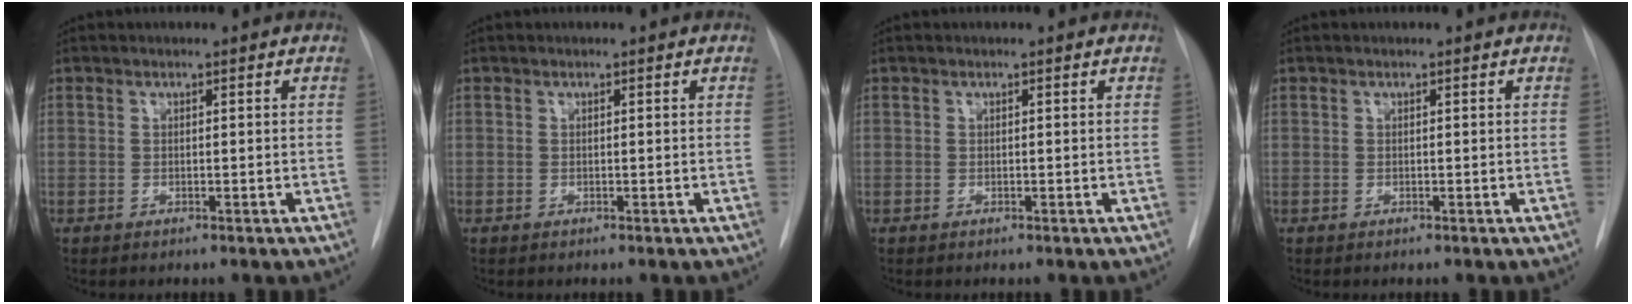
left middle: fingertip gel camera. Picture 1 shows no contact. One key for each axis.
{"total": 0.0}
{"total": 0.0}
{"total": 0.0}